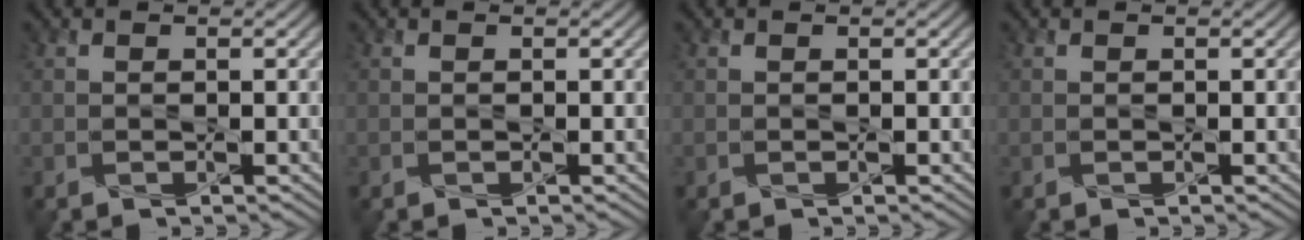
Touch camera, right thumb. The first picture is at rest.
{"total": 0.0}
{"total": 0.0}
{"total": 0.0}